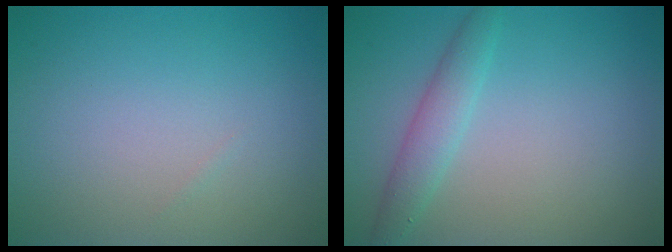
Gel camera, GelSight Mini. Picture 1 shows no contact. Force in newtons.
{"total": 2.3, "press": 2.3, "slide": 0.0}